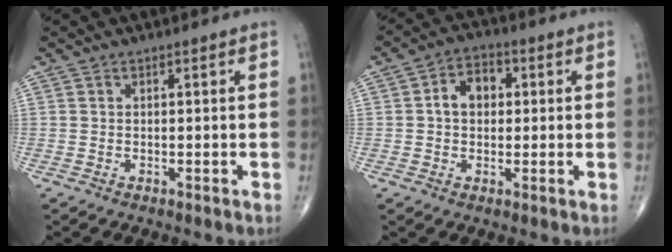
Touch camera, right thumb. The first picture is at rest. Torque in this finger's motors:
{"motor_torque": [0.59, 1.41, 0.26, -0.06, 0.02]}